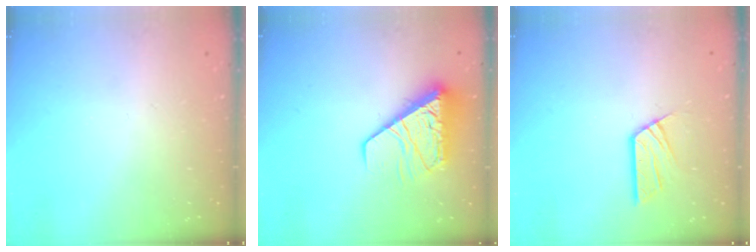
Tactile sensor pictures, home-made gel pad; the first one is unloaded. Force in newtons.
{"total": 12.0, "press": 11.9, "slide": 1.4}
{"total": 8.2, "press": 8.2, "slide": 0.6}